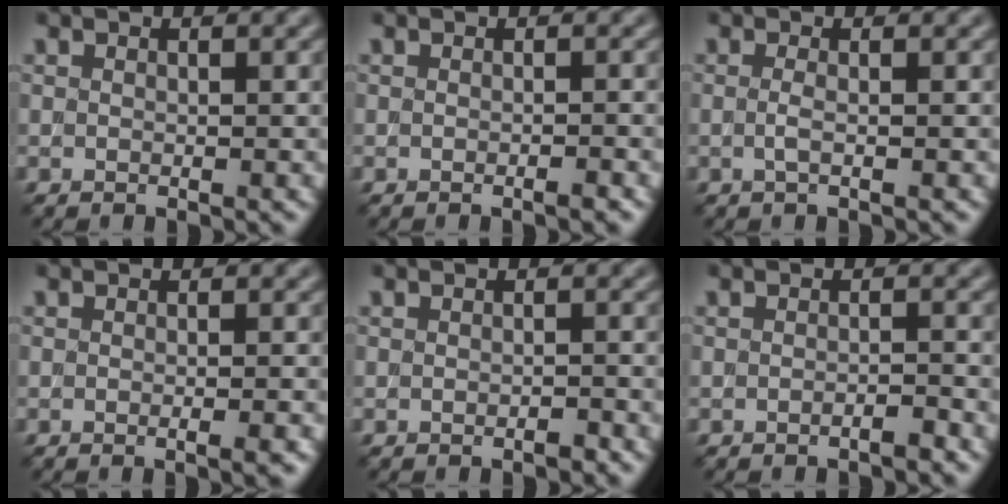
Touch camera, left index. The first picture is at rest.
{"total": 1.1, "force": [-0.3, 0.3, 1.0], "torque": [-0.008, -0.002, -0.012]}
{"total": 1.0, "force": [-0.1, 0.3, 1.0], "torque": [-0.019, -0.002, -0.005]}
{"total": 2.4, "force": [-0.2, 1.1, 2.1], "torque": [0.002, 0.004, -0.013]}
{"total": 0.7, "force": [-0.5, 0.0, 0.5], "torque": [-0.007, 0.000, -0.010]}
{"total": 1.1, "force": [-0.7, 0.2, 0.8], "torque": [-0.009, 0.002, -0.016]}